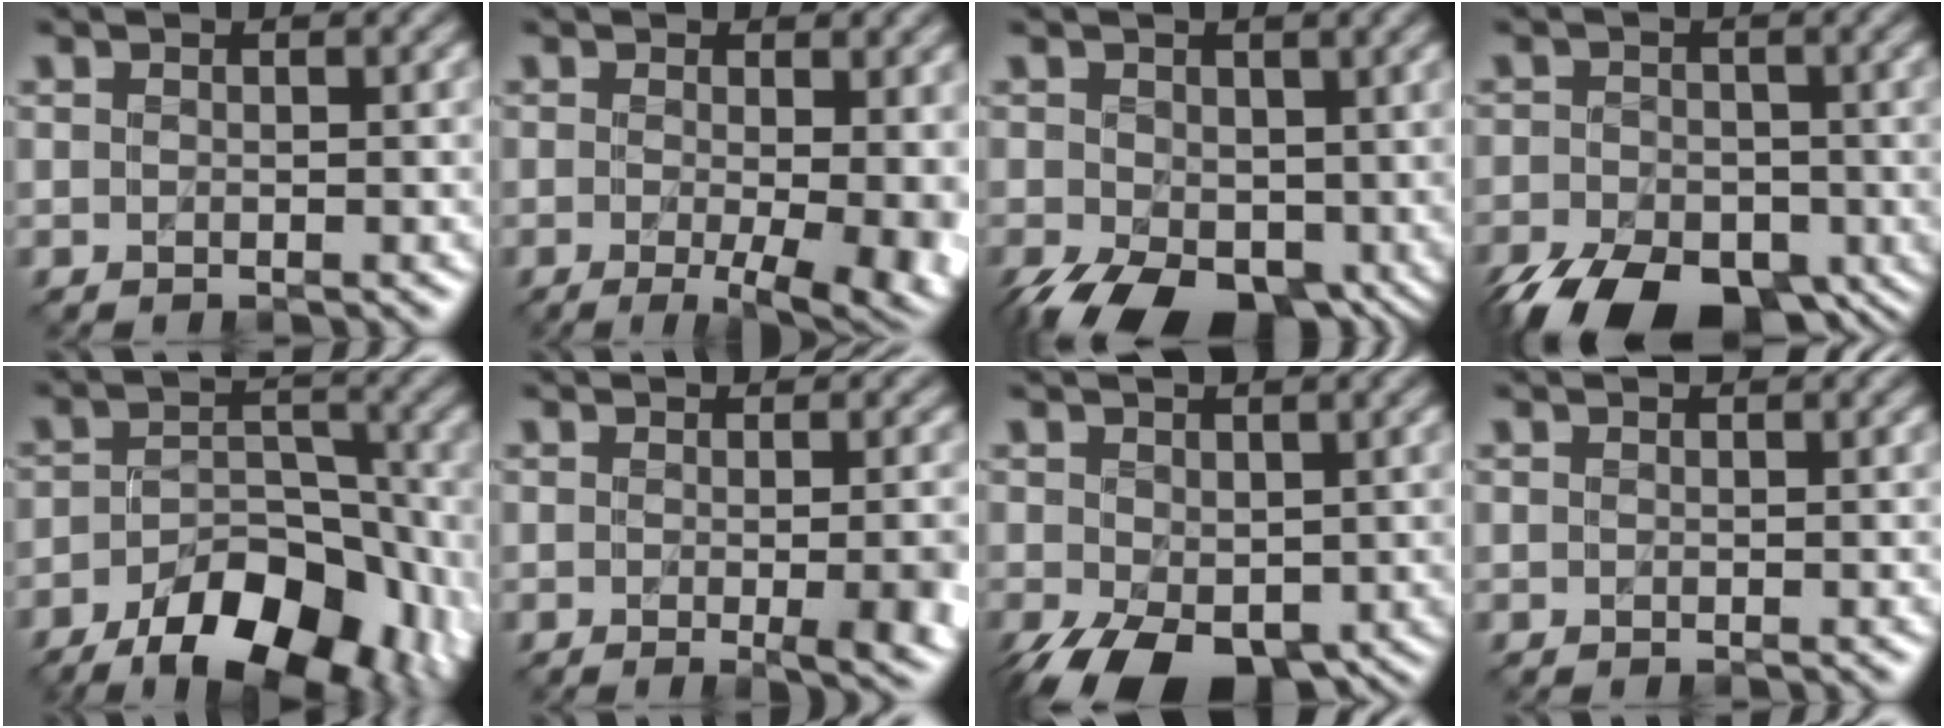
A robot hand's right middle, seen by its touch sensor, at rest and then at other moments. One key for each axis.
{"total": 6.8, "fx": -1.2, "fy": 2.2, "fz": 6.4, "tx": -0.063, "ty": -0.014, "tz": -0.011}
{"total": 10.3, "fx": -3.5, "fy": 6.4, "fz": 7.3, "tx": -0.136, "ty": -0.041, "tz": -0.046}
{"total": 10.8, "fx": -6.8, "fy": 5.9, "fz": 5.9, "tx": -0.105, "ty": -0.047, "tz": -0.106}
{"total": 11.2, "fx": -6.5, "fy": 5.4, "fz": 7.3, "tx": -0.109, "ty": -0.006, "tz": -0.097}
{"total": 8.1, "fx": -1.3, "fy": 3.6, "fz": 7.1, "tx": -0.030, "ty": -0.001, "tz": -0.004}
{"total": 7.8, "fx": -3.3, "fy": 4.6, "fz": 5.4, "tx": -0.121, "ty": -0.031, "tz": -0.045}
{"total": 0.0}